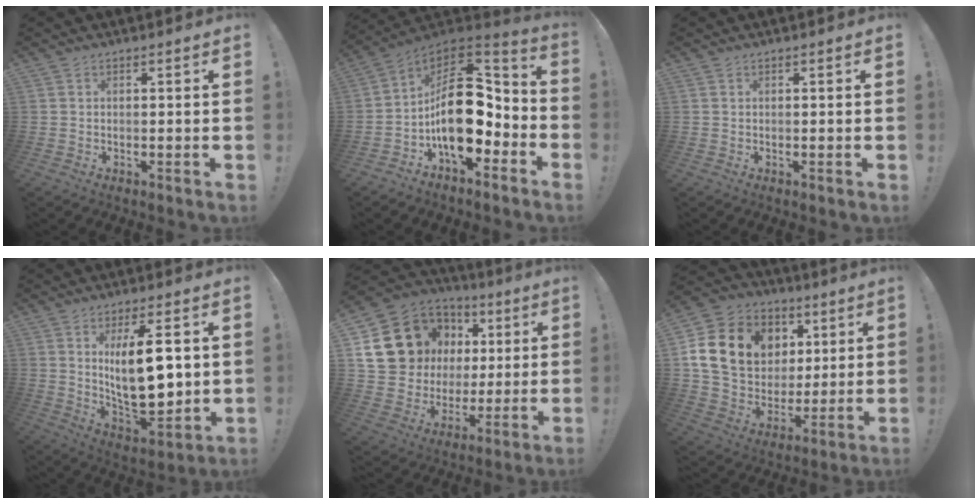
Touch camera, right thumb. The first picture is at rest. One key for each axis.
{"total": 20.6, "fx": -2.2, "fy": 11.9, "fz": 16.6, "tx": -0.277, "ty": 0.013, "tz": -0.029}
{"total": 0.0}
{"total": 17.0, "fx": 3.7, "fy": 5.8, "fz": 15.5, "tx": -0.261, "ty": -0.031, "tz": 0.050}
{"total": 18.9, "fx": 6.1, "fy": 15.7, "fz": 8.5, "tx": -0.122, "ty": -0.028, "tz": 0.157}
{"total": 18.9, "fx": 6.5, "fy": 14.9, "fz": 9.6, "tx": -0.164, "ty": -0.016, "tz": 0.146}